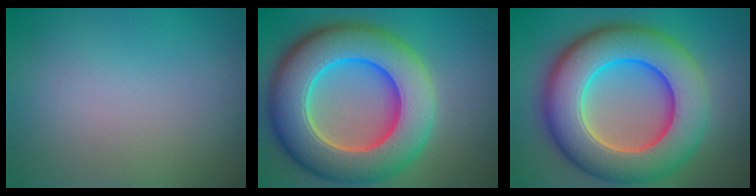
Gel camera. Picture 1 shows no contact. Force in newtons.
{"total": 13.6, "press": 13.6, "slide": 0.7}
{"total": 12.8, "press": 12.8, "slide": 0.6}